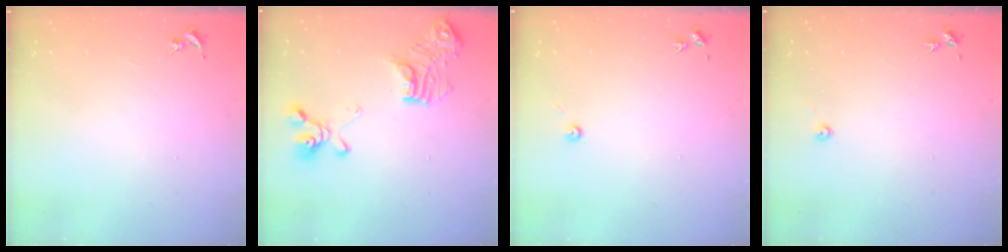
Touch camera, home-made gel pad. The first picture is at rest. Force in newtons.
{"total": 18.7, "press": 18.6, "slide": 1.6}
{"total": 2.7, "press": 2.7, "slide": 0.2}
{"total": 2.2, "press": 2.2, "slide": 0.3}